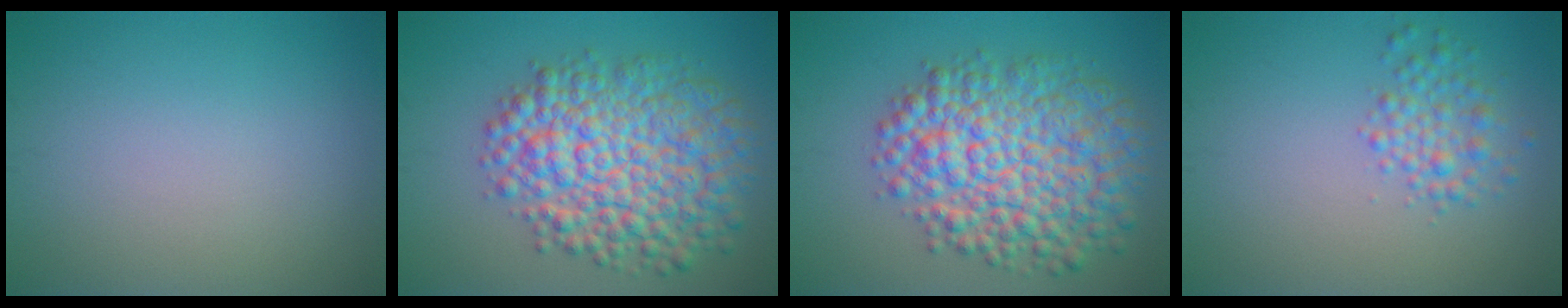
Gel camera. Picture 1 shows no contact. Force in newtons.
{"total": 9.7, "press": 9.7, "slide": 0.2}
{"total": 9.7, "press": 9.7, "slide": 0.2}
{"total": 2.5, "press": 2.5, "slide": 0.0}